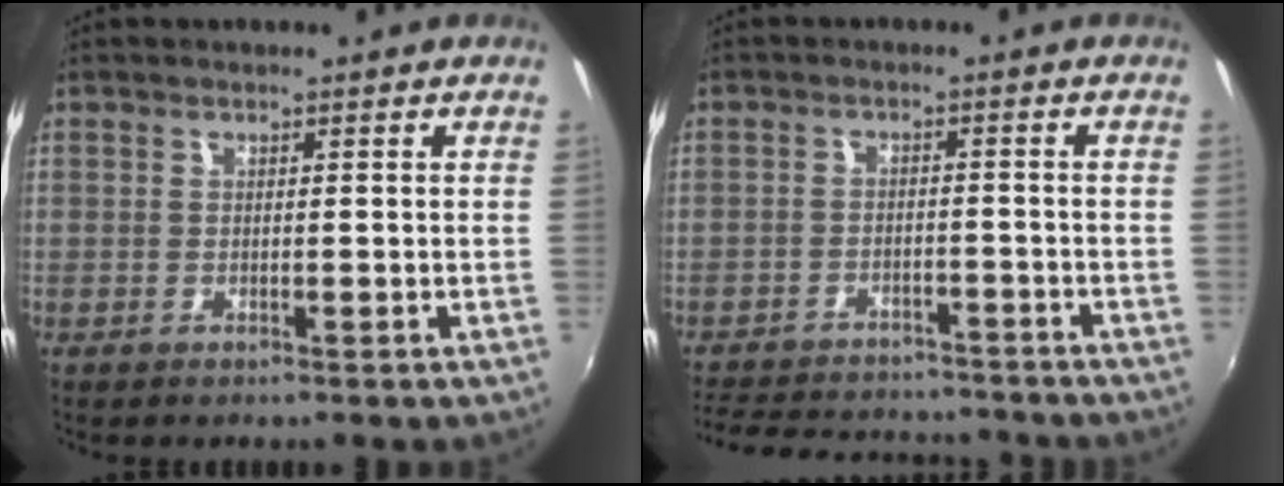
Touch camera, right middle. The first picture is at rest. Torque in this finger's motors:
{"motor_torque": [0.90, -1.24, -0.06, 0.00]}